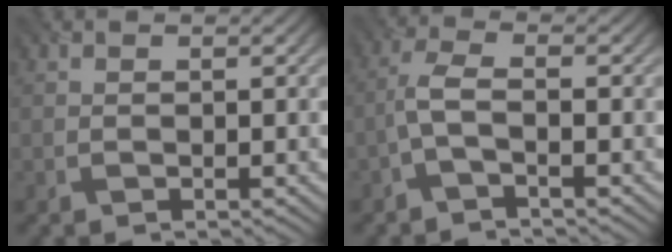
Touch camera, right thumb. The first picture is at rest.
{"total": 3.2, "force": [-1.2, 0.9, 2.9], "torque": [-0.072, 0.007, -0.033]}